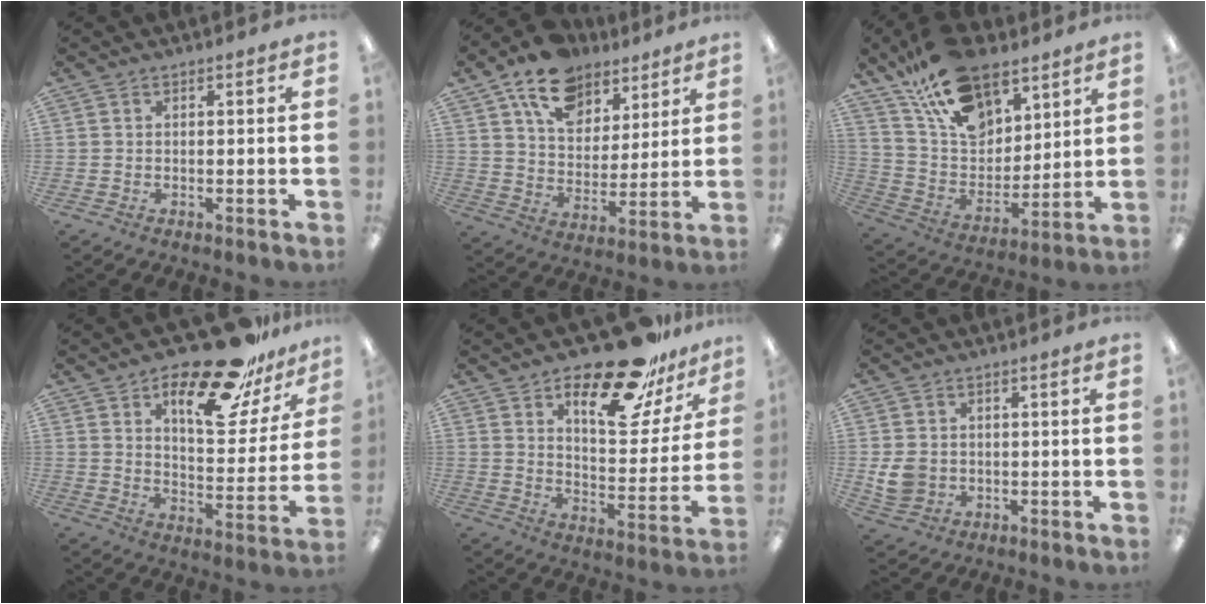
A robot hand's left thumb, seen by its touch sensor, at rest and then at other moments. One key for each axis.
{"total": 15.1, "fx": 10.3, "fy": 9.1, "fz": 6.2, "tx": -0.105, "ty": -0.051, "tz": 0.191}
{"total": 20.5, "fx": 13.7, "fy": 11.2, "fz": 10.4, "tx": -0.193, "ty": -0.066, "tz": 0.251}
{"total": 24.7, "fx": 17.4, "fy": 9.4, "fz": 14.8, "tx": -0.220, "ty": -0.097, "tz": 0.287}
{"total": 24.0, "fx": 17.2, "fy": 9.1, "fz": 14.0, "tx": -0.205, "ty": -0.101, "tz": 0.285}
{"total": 5.6, "fx": 0.4, "fy": 5.0, "fz": 2.6, "tx": -0.048, "ty": 0.002, "tz": 0.009}